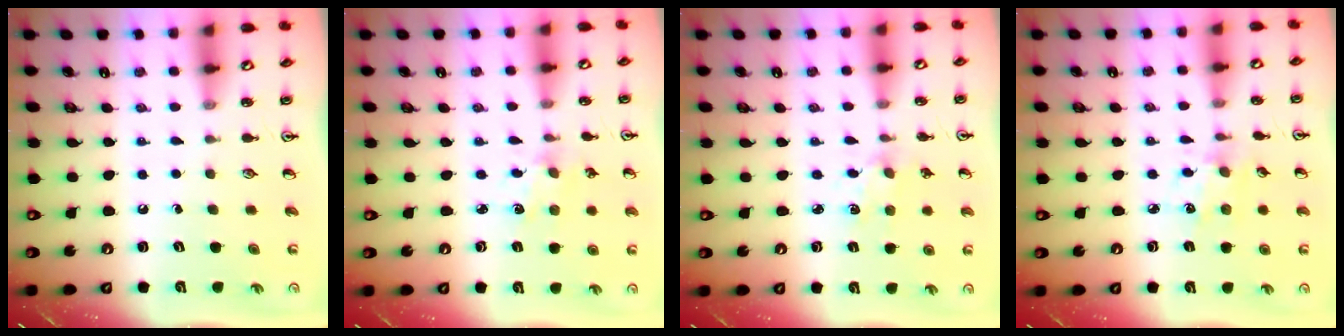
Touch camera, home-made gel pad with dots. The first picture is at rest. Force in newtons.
{"total": 1.6, "press": 1.5, "slide": 0.4}
{"total": 2.2, "press": 2.2, "slide": 0.2}
{"total": 4.2, "press": 4.1, "slide": 1.0}